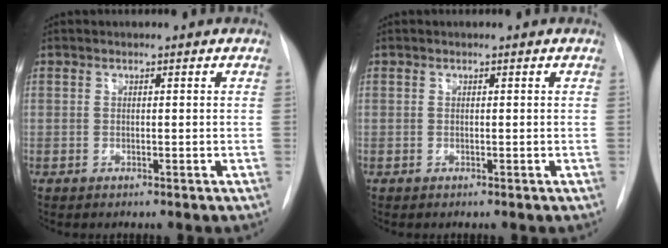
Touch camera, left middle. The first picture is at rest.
{"total": 0.0}